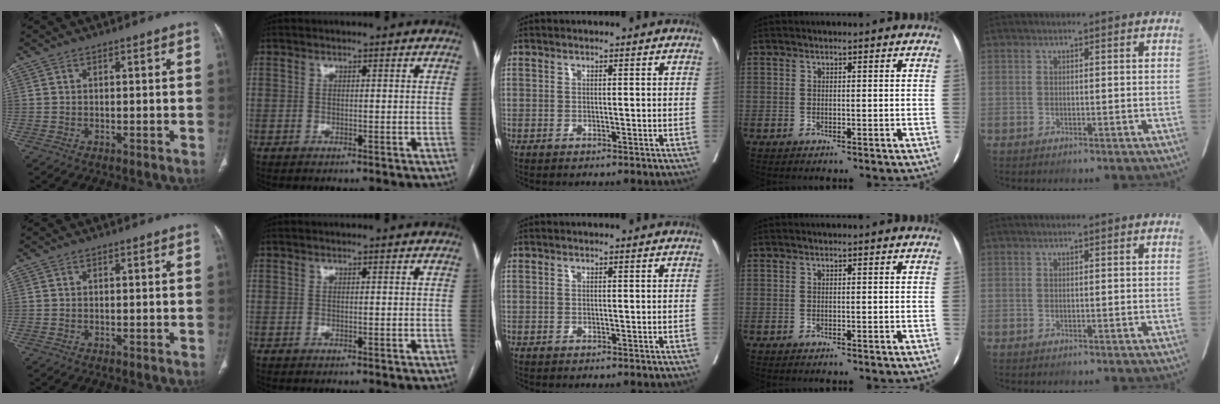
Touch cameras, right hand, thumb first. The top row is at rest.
{}